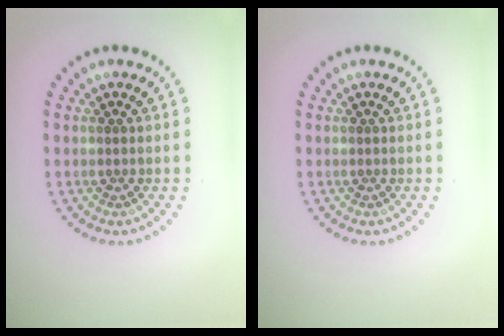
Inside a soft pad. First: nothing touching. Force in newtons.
{"total": 0.0}